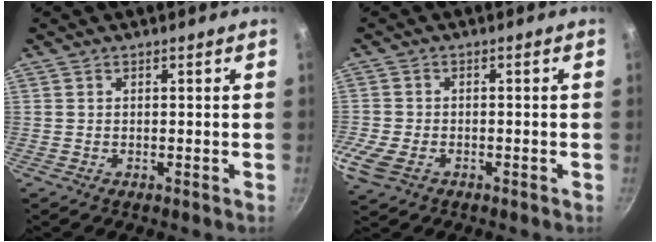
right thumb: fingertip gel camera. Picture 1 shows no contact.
{"total": 6.5, "force": [-2.7, 4.1, 4.1], "torque": [-0.106, -0.001, -0.058]}